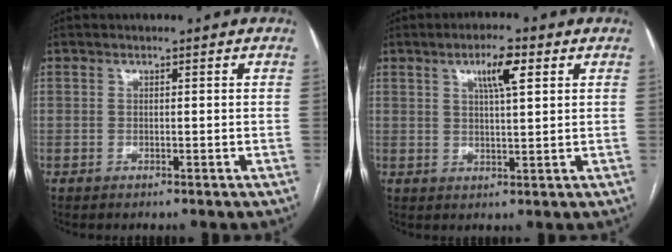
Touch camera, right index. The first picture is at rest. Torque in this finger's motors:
{"motor_torque": [0.70, 0.64, 0.16, 0.04]}